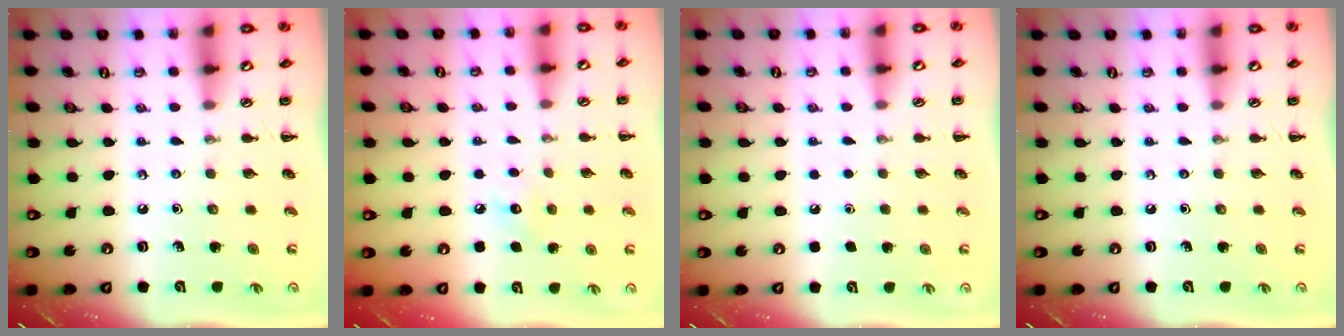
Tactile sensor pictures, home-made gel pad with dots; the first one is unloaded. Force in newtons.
{"total": 6.7, "press": 6.5, "slide": 1.7}
{"total": 1.6, "press": 1.6, "slide": 0.1}
{"total": 0.0}